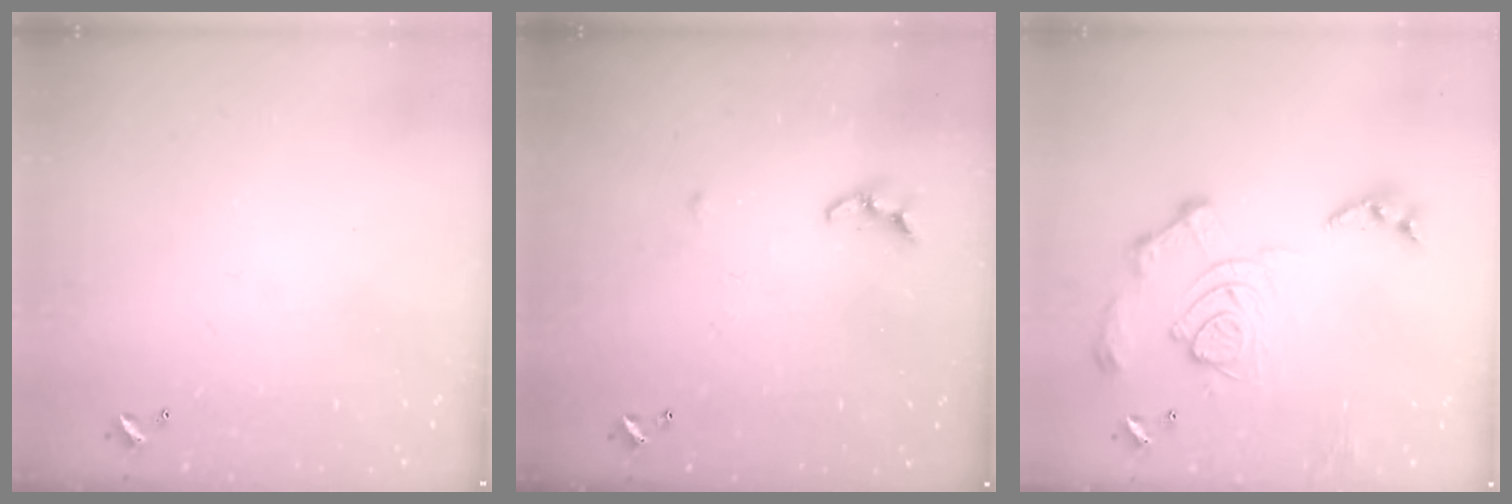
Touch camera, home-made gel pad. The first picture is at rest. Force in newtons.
{"total": 6.4, "press": 6.4, "slide": 0.5}
{"total": 15.6, "press": 15.5, "slide": 1.6}